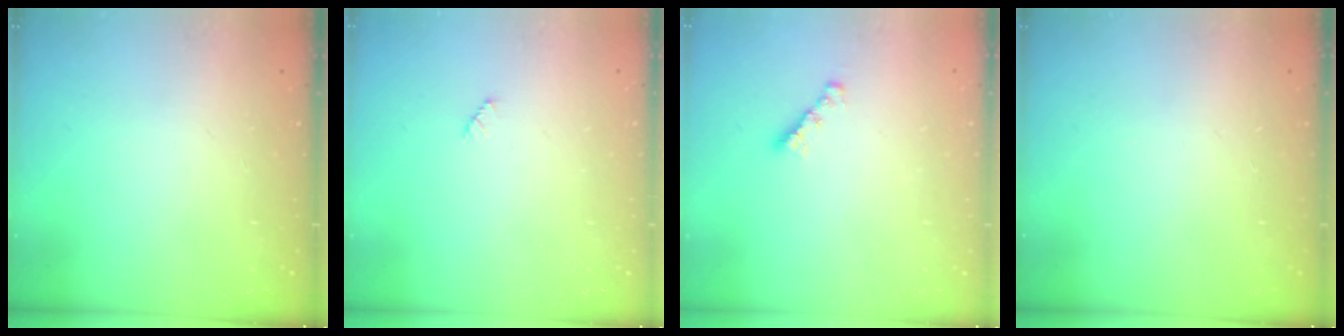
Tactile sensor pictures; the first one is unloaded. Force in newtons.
{"total": 2.5, "press": 2.5, "slide": 0.3}
{"total": 3.0, "press": 3.0, "slide": 0.1}
{"total": 0.0}